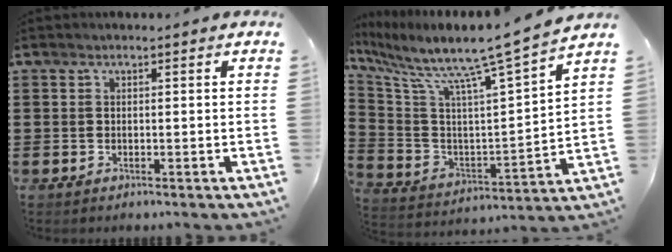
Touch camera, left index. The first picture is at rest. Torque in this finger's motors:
{"motor_torque": [2.14, 0.00, 0.16, 0.01]}